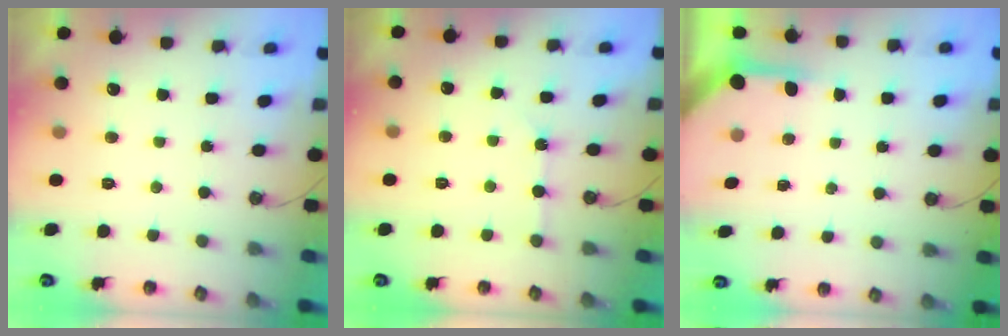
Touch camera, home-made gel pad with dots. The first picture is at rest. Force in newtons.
{"total": 1.9, "press": 1.9, "slide": 0.4}
{"total": 3.9, "press": 3.9, "slide": 0.4}